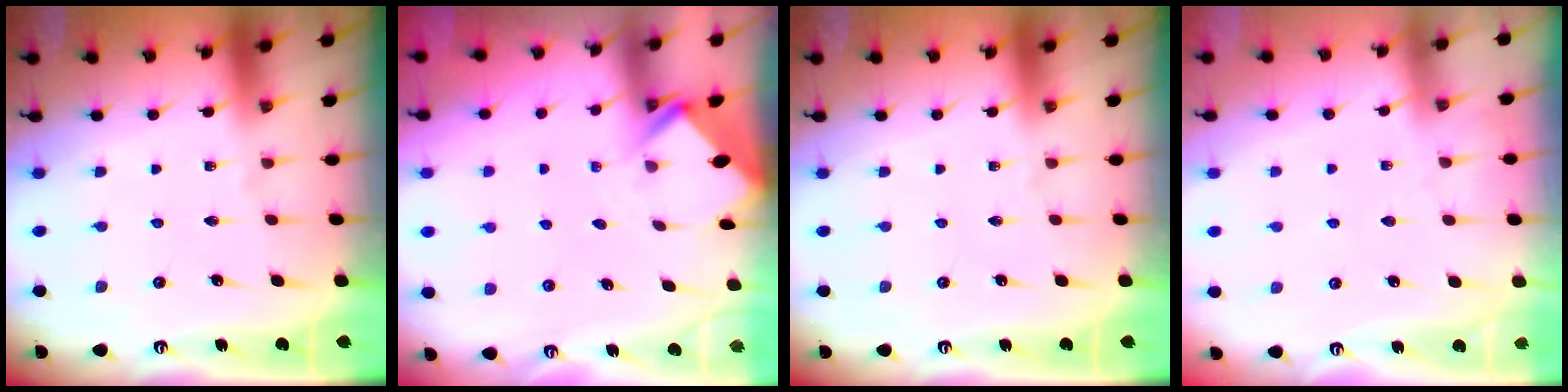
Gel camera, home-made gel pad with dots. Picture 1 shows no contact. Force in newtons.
{"total": 2.9, "press": 2.9, "slide": 0.2}
{"total": 0.0}
{"total": 3.7, "press": 3.6, "slide": 0.6}